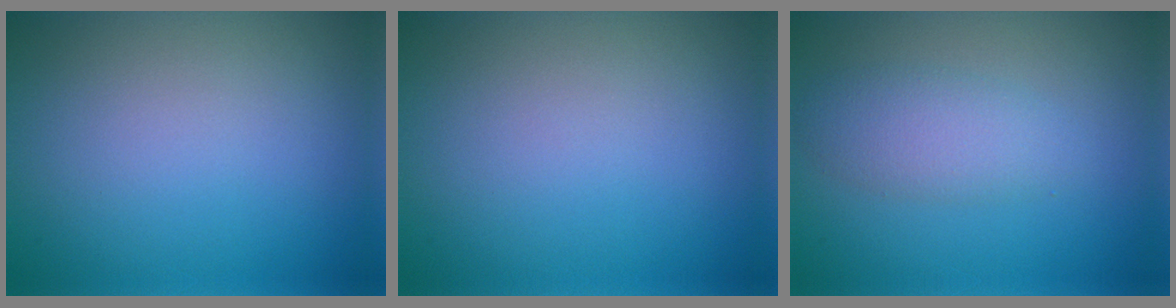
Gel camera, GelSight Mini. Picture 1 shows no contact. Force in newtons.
{"total": 0.0}
{"total": 3.1, "press": 3.1, "slide": 0.0}